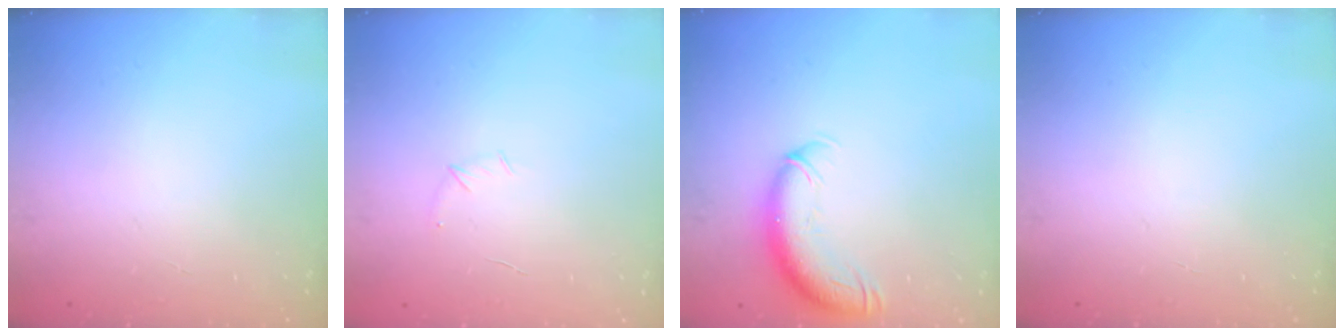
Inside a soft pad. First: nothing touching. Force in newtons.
{"total": 4.3, "press": 4.2, "slide": 1.1}
{"total": 12.0, "press": 11.7, "slide": 2.6}
{"total": 0.0}